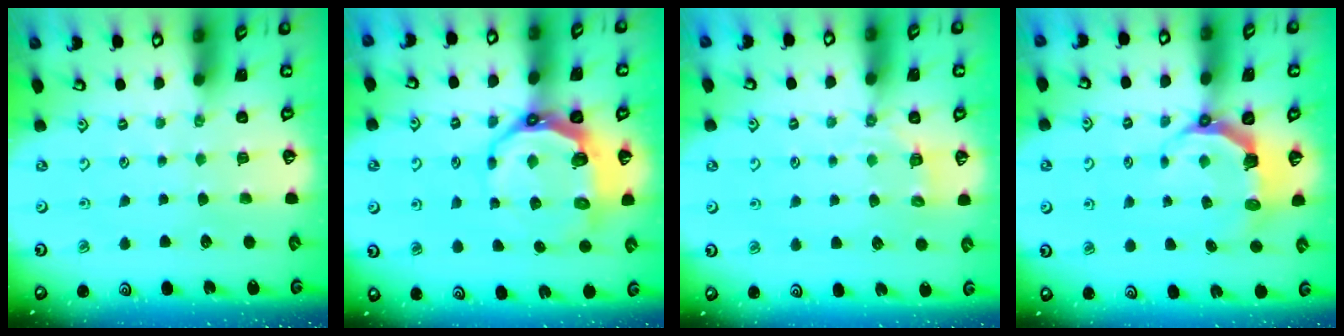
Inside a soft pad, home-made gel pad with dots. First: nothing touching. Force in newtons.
{"total": 10.7, "press": 9.7, "slide": 4.5}
{"total": 3.6, "press": 3.1, "slide": 1.9}
{"total": 6.1, "press": 4.5, "slide": 4.2}